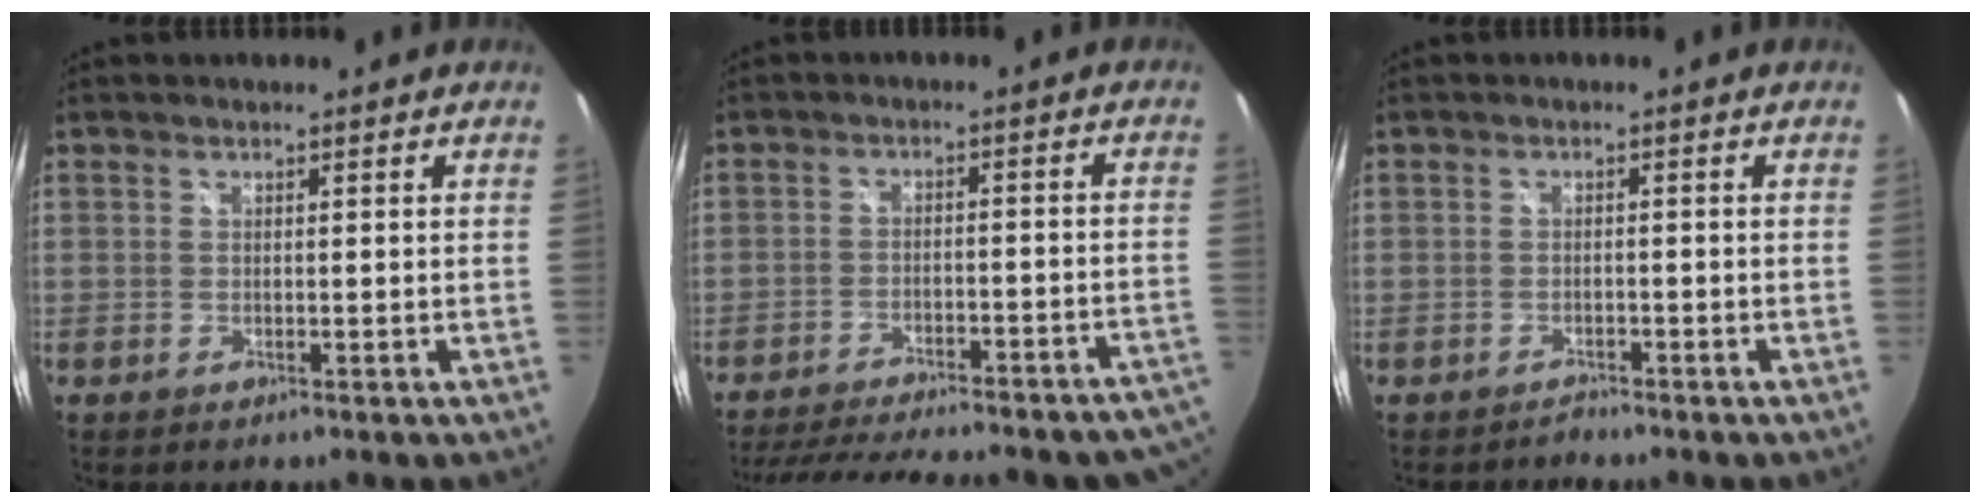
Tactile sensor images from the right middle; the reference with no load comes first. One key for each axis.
{"total": 25.3, "fx": -21.7, "fy": 6.3, "fz": 11.4, "tx": -0.187, "ty": -0.014, "tz": -0.274}
{"total": 1.3, "fx": -1.2, "fy": 0.3, "fz": -0.3, "tx": 0.002, "ty": 0.002, "tz": -0.021}